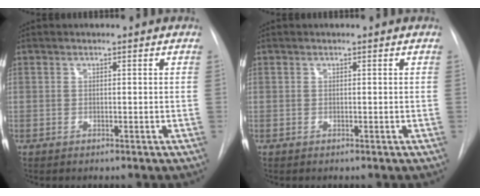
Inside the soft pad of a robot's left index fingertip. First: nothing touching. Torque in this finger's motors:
{"motor_torque": [-0.09, 0.09, 0.00, 0.00]}